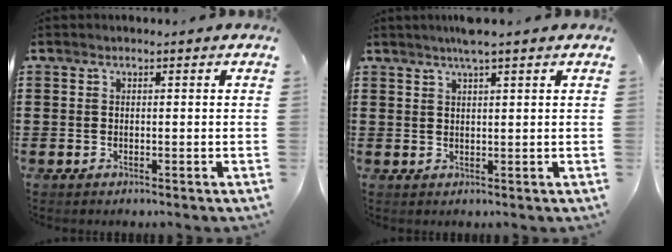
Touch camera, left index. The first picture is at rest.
{"total": 2.8, "force": [2.2, -0.1, 1.8], "torque": [-0.038, 0.001, 0.039]}